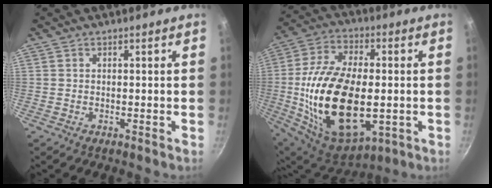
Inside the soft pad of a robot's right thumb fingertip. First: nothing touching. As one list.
[{"total": 26.2, "force": [-2.6, 13.9, 22.1], "torque": [-0.413, -0.003, -0.020]}]